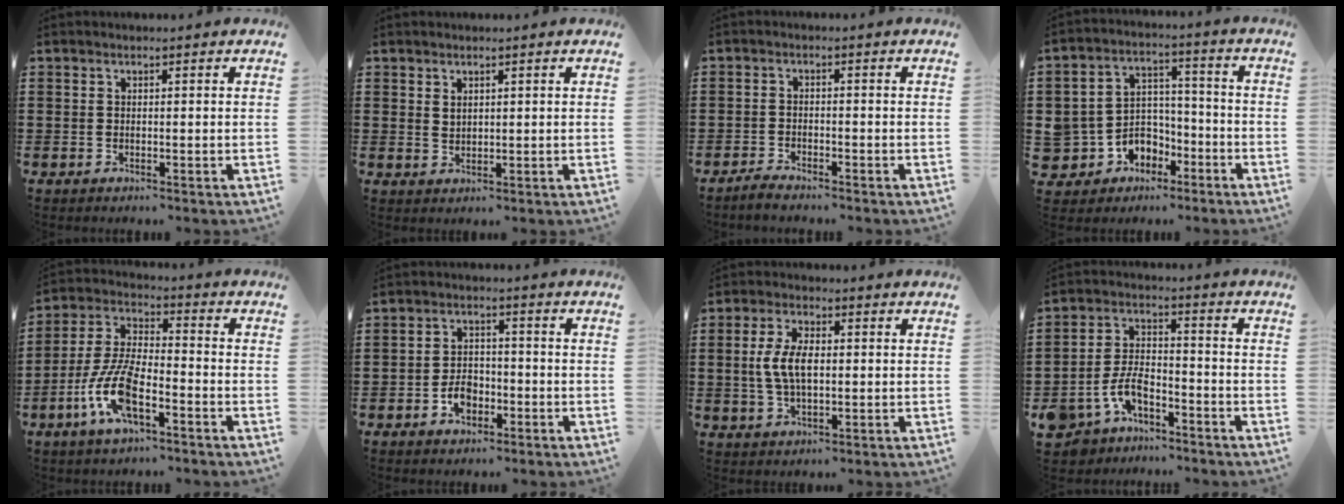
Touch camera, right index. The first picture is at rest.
{"total": 1.5, "force": [1.3, 0.7, 0.3], "torque": [-0.008, 0.003, 0.025]}
{"total": 1.8, "force": [-1.7, 0.1, 0.2], "torque": [-0.009, 0.003, -0.035]}
{"total": 6.3, "force": [-2.6, 5.7, 0.8], "torque": [-0.047, 0.006, -0.045]}
{"total": 9.7, "force": [-4.3, 3.7, 7.9], "torque": [-0.193, -0.007, -0.085]}
{"total": 4.1, "force": [-1.8, 2.9, 2.4], "torque": [-0.053, 0.003, -0.036]}
{"total": 6.4, "force": [0.2, 3.1, 5.6], "torque": [-0.130, 0.003, -0.004]}
{"total": 6.9, "force": [-4.4, 3.4, 4.0], "torque": [-0.110, 0.002, -0.093]}